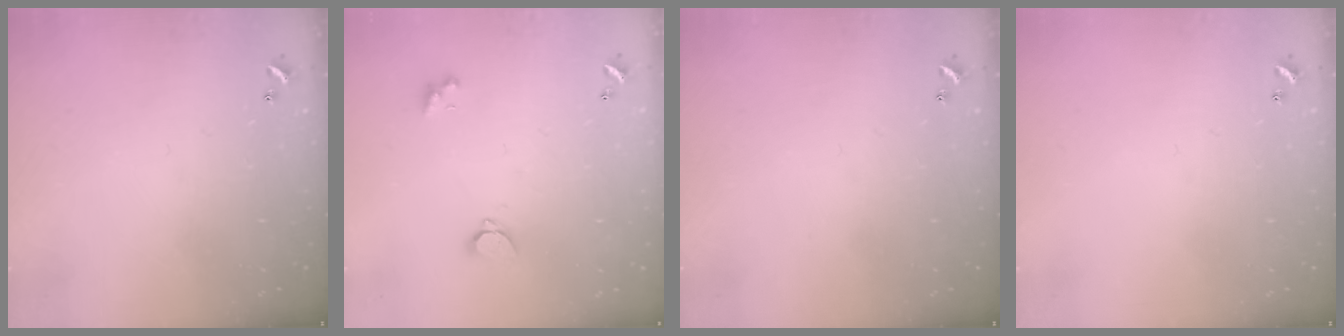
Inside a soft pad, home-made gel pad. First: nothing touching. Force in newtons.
{"total": 2.1, "press": 1.8, "slide": 1.0}
{"total": 0.0}
{"total": 0.0}